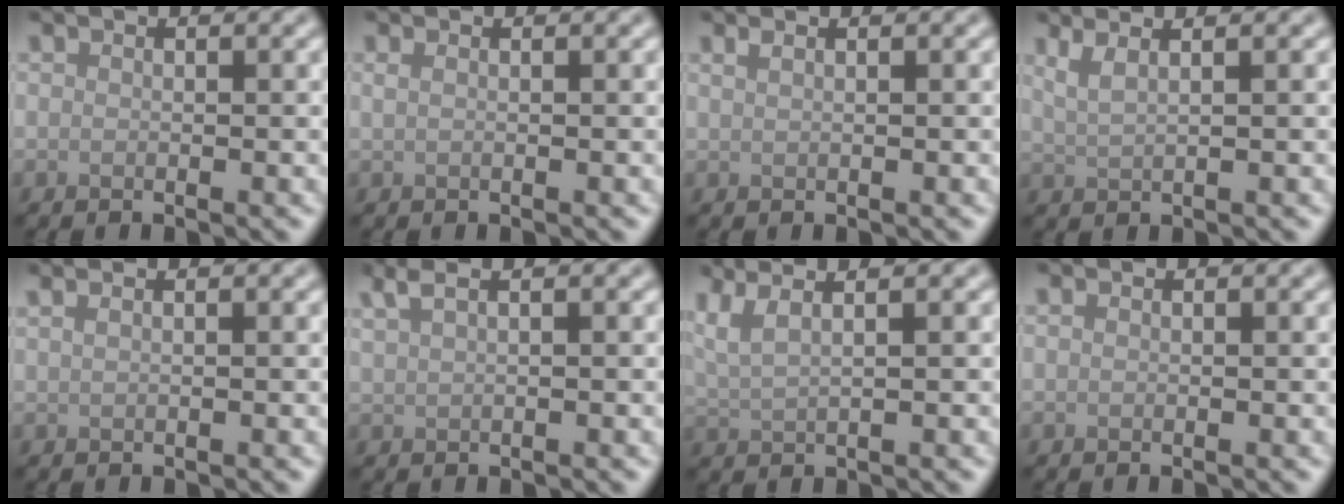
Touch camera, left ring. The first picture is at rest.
{"total": 0.8, "force": [0.4, 0.4, 0.6], "torque": [-0.010, 0.001, 0.004]}
{"total": 1.1, "force": [0.7, 0.5, 0.7], "torque": [-0.009, -0.001, 0.008]}
{"total": 2.7, "force": [1.7, 0.9, 1.8], "torque": [-0.025, 0.009, 0.018]}
{"total": 1.8, "force": [1.1, 0.9, 1.1], "torque": [-0.015, -0.002, 0.006]}
{"total": 2.6, "force": [1.7, 0.9, 1.7], "torque": [-0.027, 0.009, 0.021]}
{"total": 3.8, "force": [2.5, 1.2, 2.6], "torque": [-0.047, 0.024, 0.027]}
{"total": 0.0}